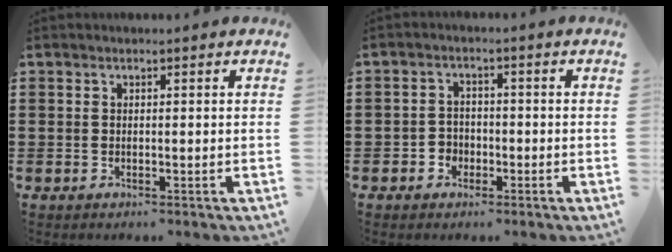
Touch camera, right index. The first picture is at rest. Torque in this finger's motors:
{"motor_torque": [0.28, 0.36, 0.01, 0.02]}